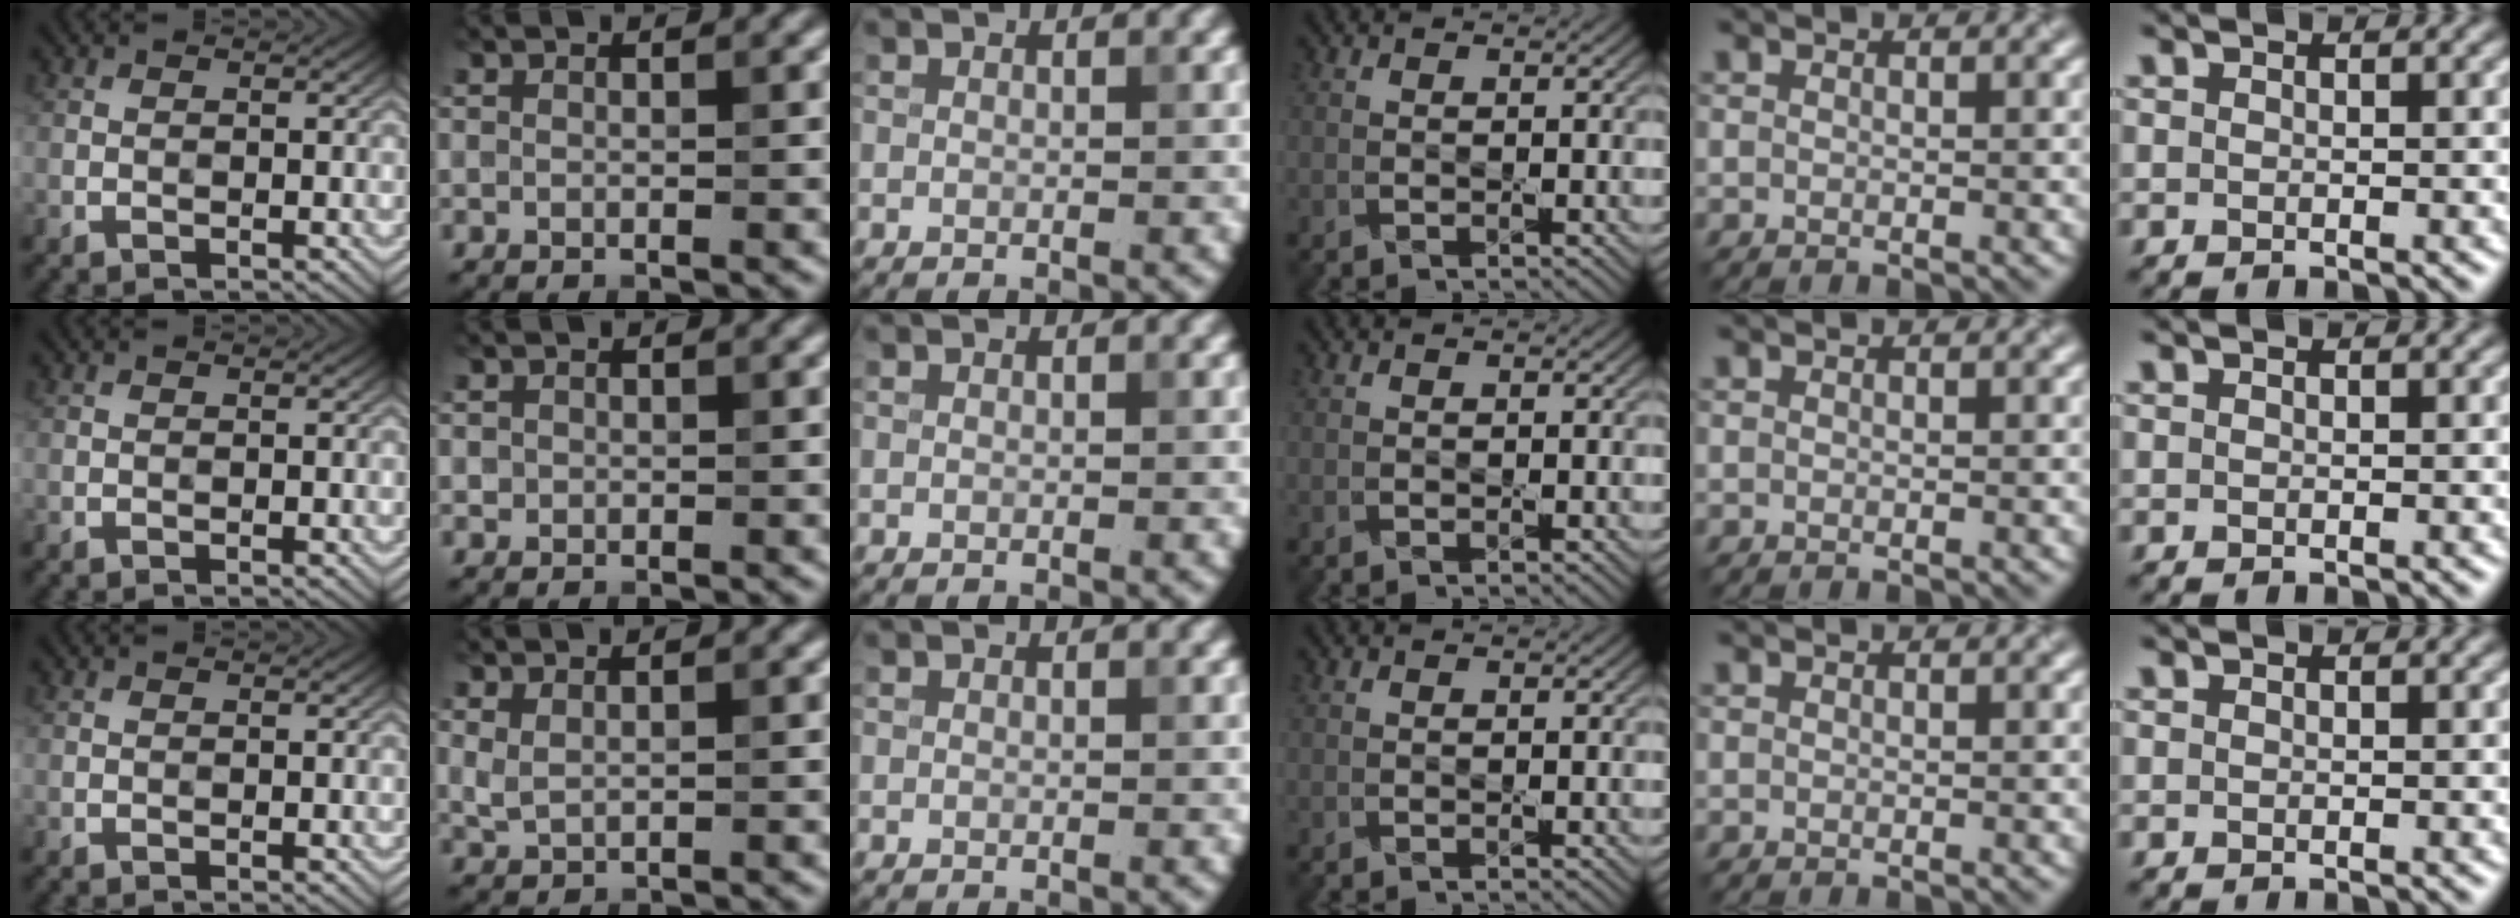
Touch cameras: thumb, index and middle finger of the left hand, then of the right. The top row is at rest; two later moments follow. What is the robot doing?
{"motion": "press", "object": "toy piano key"}